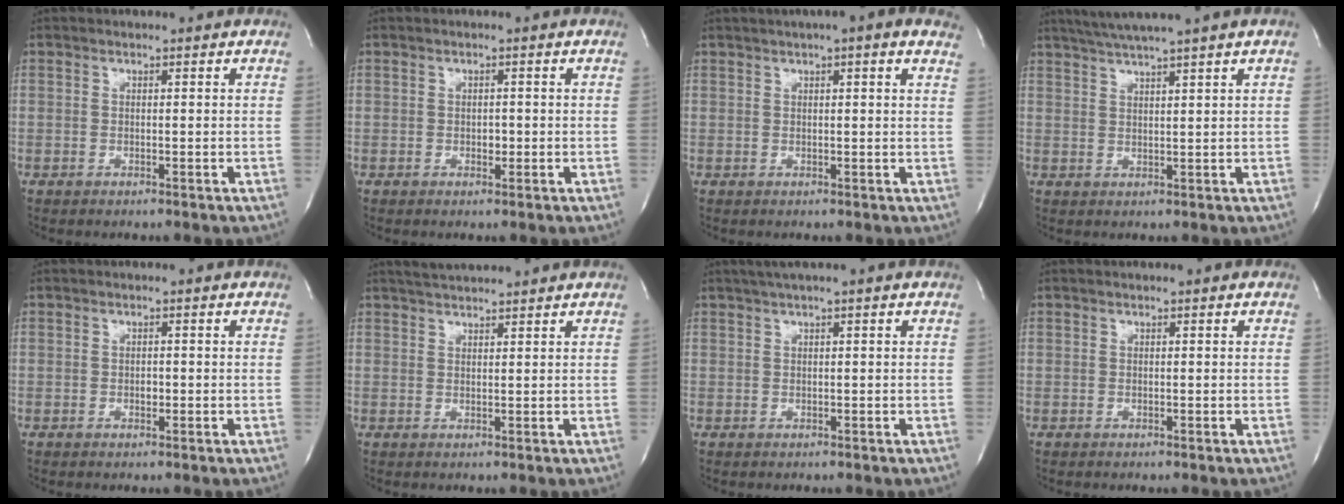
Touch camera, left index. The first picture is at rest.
{"total": 1.0, "force": [-0.3, 0.7, 0.6], "torque": [-0.011, -0.001, -0.003]}
{"total": 7.4, "force": [5.0, 0.9, 5.4], "torque": [-0.073, 0.028, 0.057]}
{"total": 6.6, "force": [5.3, -1.5, 3.8], "torque": [-0.062, 0.016, 0.090]}
{"total": 0.8, "force": [-0.3, 0.6, 0.5], "torque": [-0.011, -0.001, -0.004]}
{"total": 4.8, "force": [4.5, -0.2, 1.5], "torque": [-0.029, 0.026, 0.077]}
{"total": 2.6, "force": [1.7, -0.4, 2.0], "torque": [-0.042, 0.018, 0.034]}
{"total": 0.6, "force": [0.4, 0.1, 0.4], "torque": [-0.007, 0.006, 0.004]}